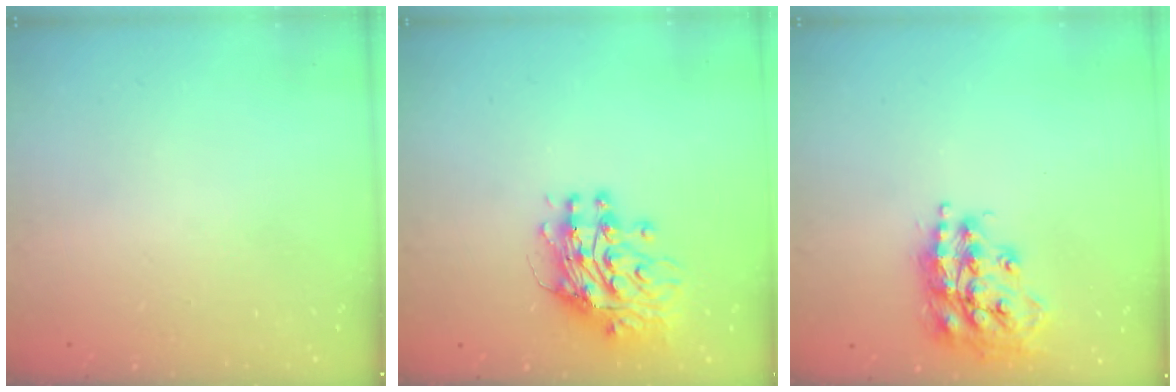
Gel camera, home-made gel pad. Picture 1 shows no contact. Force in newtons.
{"total": 13.5, "press": 13.4, "slide": 1.4}
{"total": 17.1, "press": 17.0, "slide": 1.5}